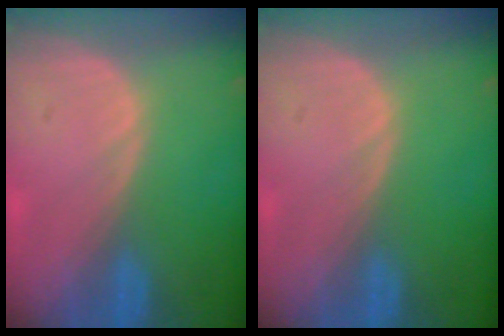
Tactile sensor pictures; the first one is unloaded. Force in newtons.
{"total": 0.0}